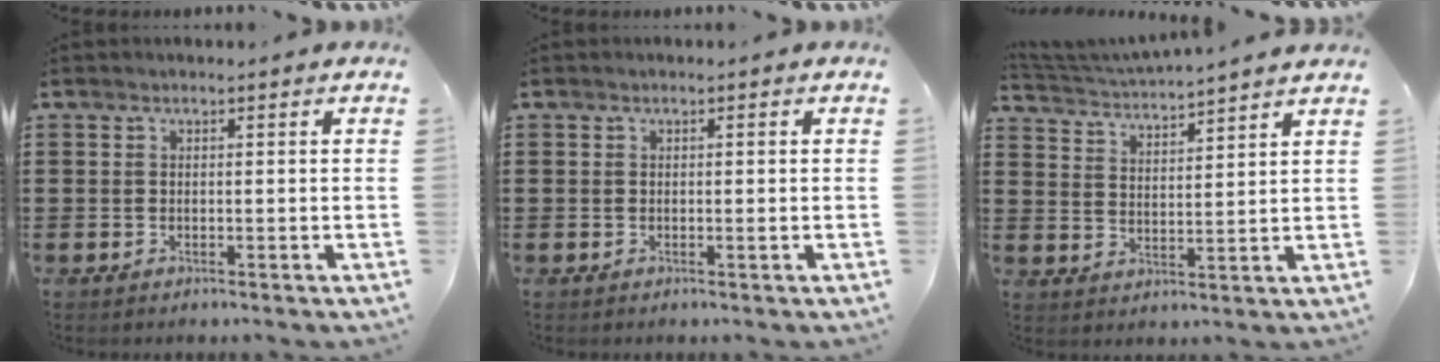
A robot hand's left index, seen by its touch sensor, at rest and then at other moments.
{"total": 0.6, "force": [0.1, 0.0, 0.6], "torque": [-0.010, -0.002, 0.002]}
{"total": 4.1, "force": [4.0, -0.4, 0.5], "torque": [-0.030, -0.027, 0.067]}